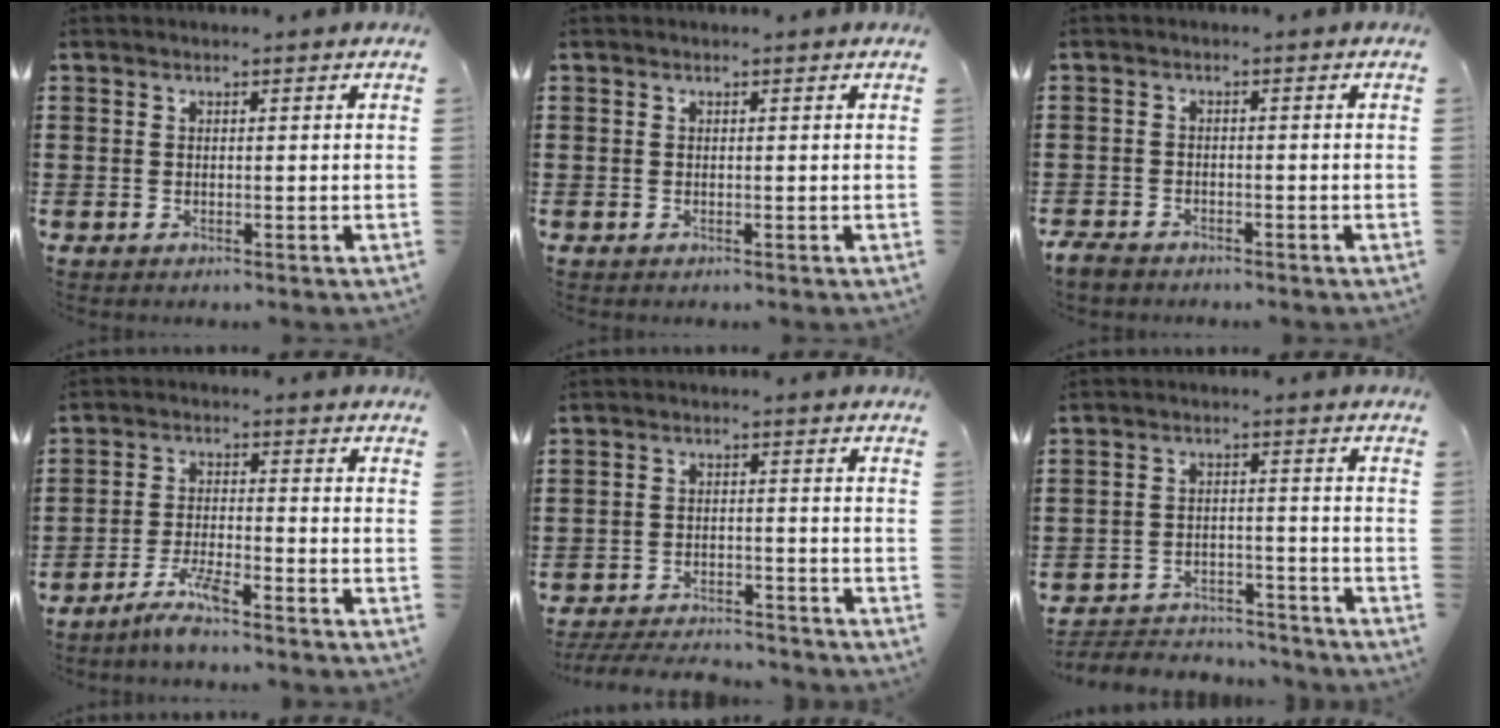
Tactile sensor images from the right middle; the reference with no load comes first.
{"total": 0.0}
{"total": 1.9, "force": [-1.8, 0.6, 0.4], "torque": [-0.028, -0.004, -0.041]}
{"total": 4.8, "force": [-3.8, 0.3, 2.9], "torque": [-0.062, -0.004, -0.072]}
{"total": 4.3, "force": [-4.2, 0.3, 0.8], "torque": [-0.021, -0.002, -0.088]}
{"total": 3.9, "force": [-3.8, 0.8, 0.3], "torque": [-0.012, 0.004, -0.079]}